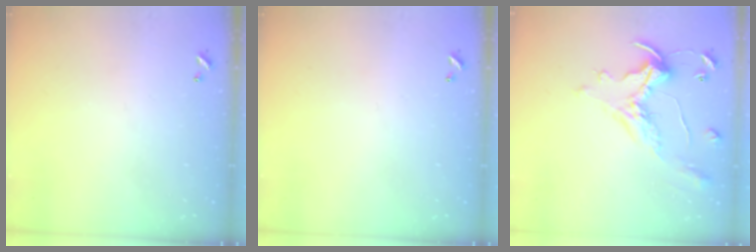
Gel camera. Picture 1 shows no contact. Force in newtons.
{"total": 0.0}
{"total": 1.8, "press": 1.5, "slide": 1.1}